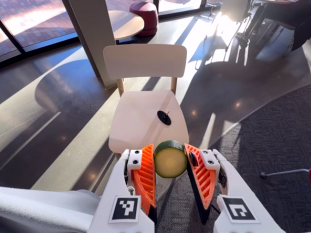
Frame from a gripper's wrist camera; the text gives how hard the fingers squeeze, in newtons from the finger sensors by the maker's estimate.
{"total": 10.0, "left": 10.3, "right": 9.7}